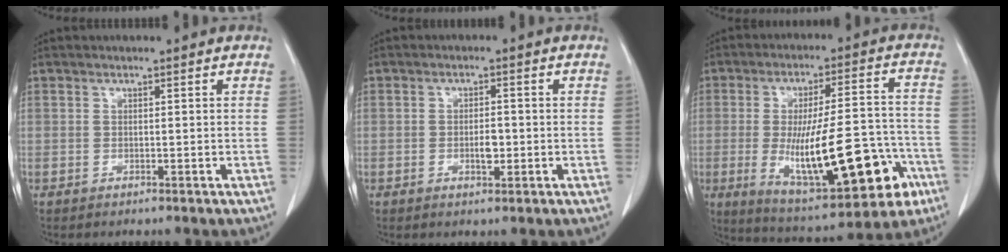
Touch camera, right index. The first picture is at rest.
{"total": 2.8, "force": [-0.6, 1.1, 2.5], "torque": [-0.044, 0.002, -0.006]}
{"total": 21.4, "force": [-6.5, 5.5, 19.6], "torque": [-0.300, 0.001, -0.079]}